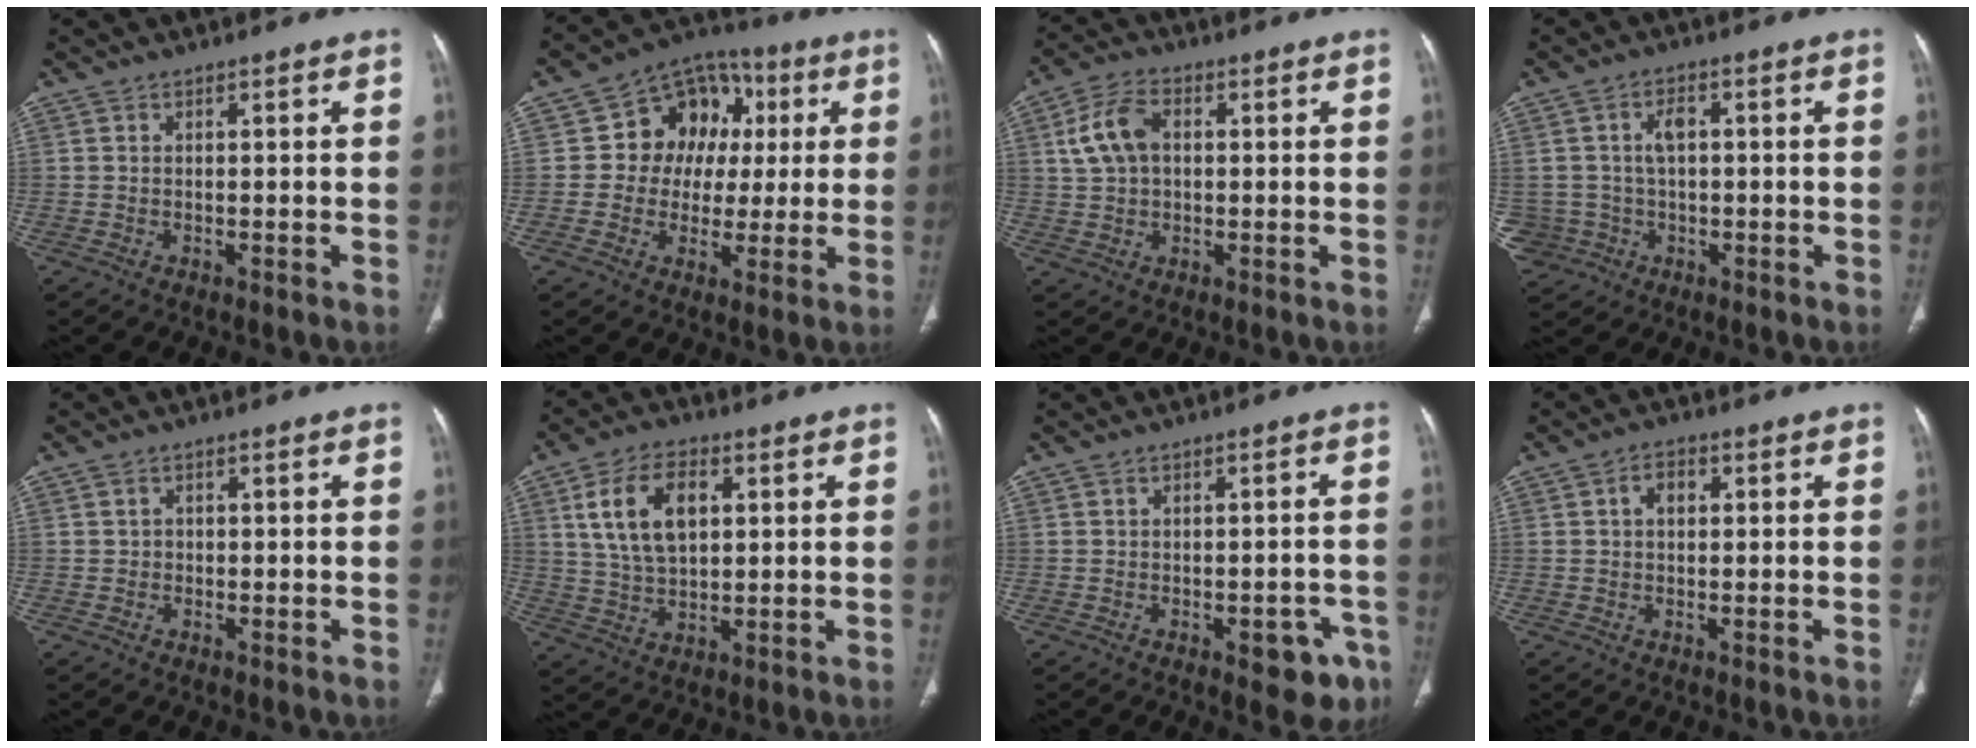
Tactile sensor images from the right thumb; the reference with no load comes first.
{"total": 14.0, "force": [2.1, 11.7, 7.4], "torque": [-0.052, 0.023, 0.026]}
{"total": 8.1, "force": [1.5, 5.3, 5.9], "torque": [-0.117, 0.018, 0.027]}
{"total": 7.8, "force": [-0.5, 7.2, 3.0], "torque": [-0.051, 0.017, 0.002]}
{"total": 1.0, "force": [-0.2, 1.0, 0.1], "torque": [0.005, 0.005, -0.004]}
{"total": 12.0, "force": [3.5, 7.0, 9.1], "torque": [-0.158, 0.000, 0.068]}
{"total": 6.9, "force": [-3.5, 3.4, 4.9], "torque": [-0.035, 0.017, -0.035]}
{"total": 3.3, "force": [0.7, 2.2, 2.3], "torque": [-0.033, 0.010, 0.010]}